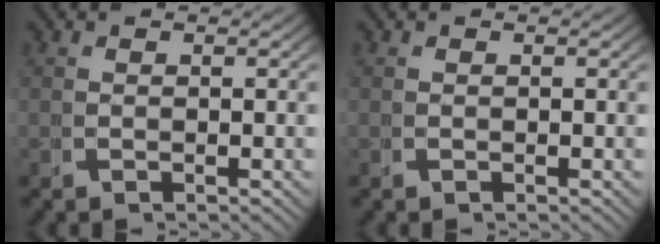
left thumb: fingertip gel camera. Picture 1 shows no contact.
{"total": 0.0}